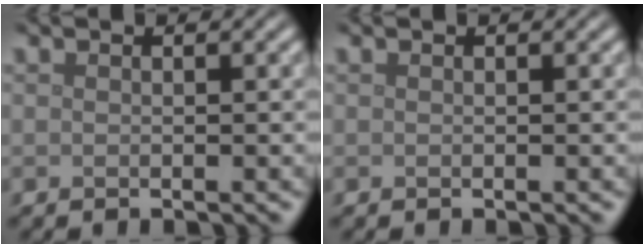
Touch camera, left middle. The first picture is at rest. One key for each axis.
{"total": 0.0}